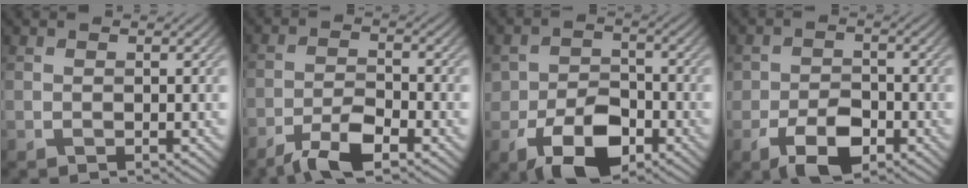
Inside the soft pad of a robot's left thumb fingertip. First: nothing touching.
{"total": 5.9, "force": [-4.3, 1.3, 3.9], "torque": [-0.074, 0.002, -0.082]}
{"total": 8.4, "force": [-4.3, 5.1, 5.1], "torque": [-0.095, -0.011, -0.077]}
{"total": 6.2, "force": [-3.2, 3.7, 3.8], "torque": [-0.066, -0.005, -0.063]}